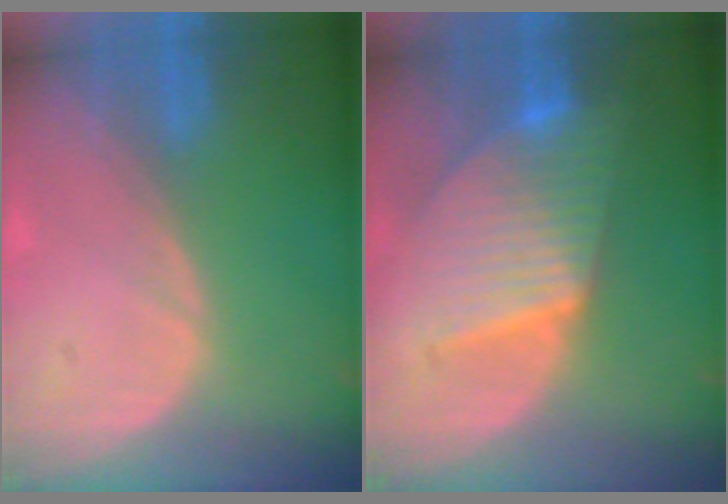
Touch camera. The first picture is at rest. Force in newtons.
{"total": 9.1, "press": 9.1, "slide": 0.4}